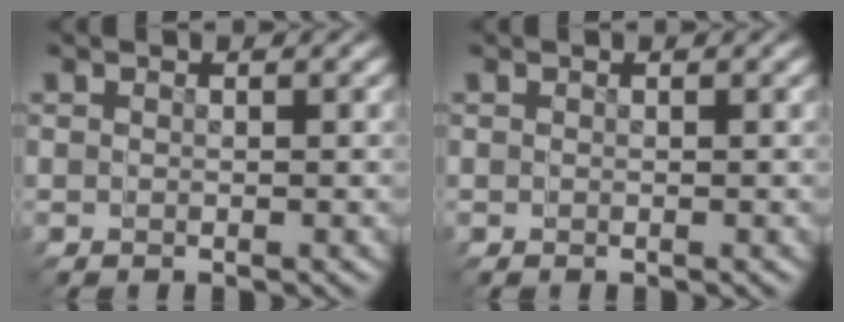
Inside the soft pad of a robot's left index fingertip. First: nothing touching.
{"total": 0.0}